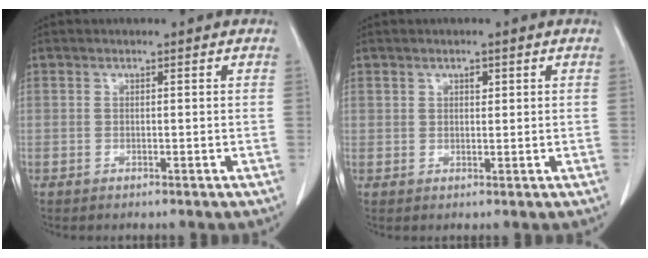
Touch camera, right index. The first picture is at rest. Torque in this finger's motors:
{"motor_torque": [0.00, 0.00, 0.00, 0.00]}